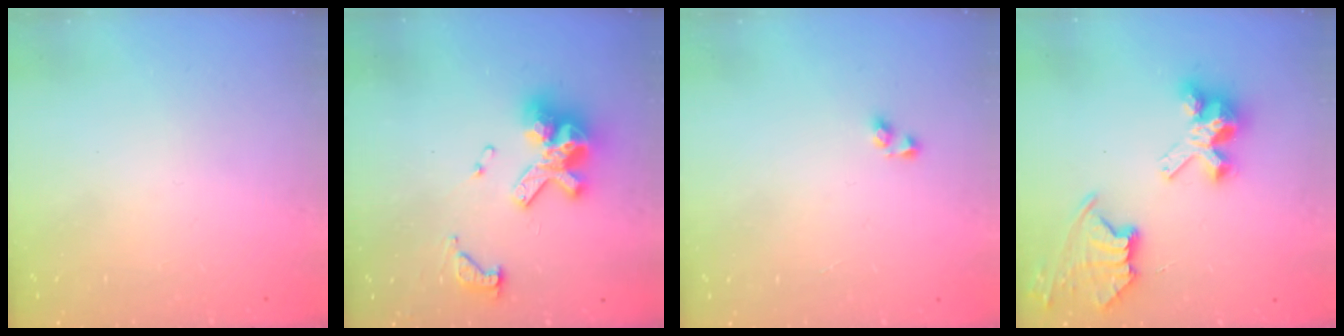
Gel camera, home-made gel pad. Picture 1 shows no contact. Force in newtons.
{"total": 12.9, "press": 12.8, "slide": 1.4}
{"total": 2.9, "press": 2.9, "slide": 0.2}
{"total": 9.8, "press": 9.8, "slide": 0.7}